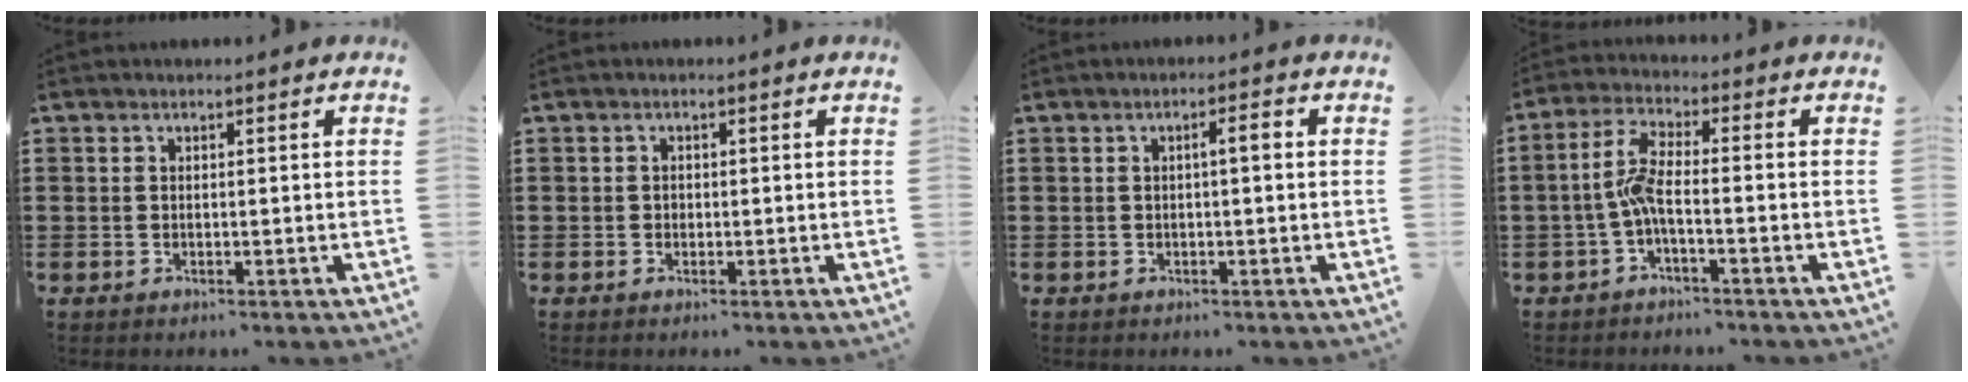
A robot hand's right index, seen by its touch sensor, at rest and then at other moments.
{"total": 0.6, "force": [-0.1, 0.6, 0.2], "torque": [-0.006, 0.003, -0.002]}
{"total": 2.0, "force": [0.1, 0.2, 1.9], "torque": [-0.035, 0.002, 0.000]}
{"total": 5.4, "force": [-1.8, 1.0, 5.0], "torque": [-0.113, -0.003, -0.040]}